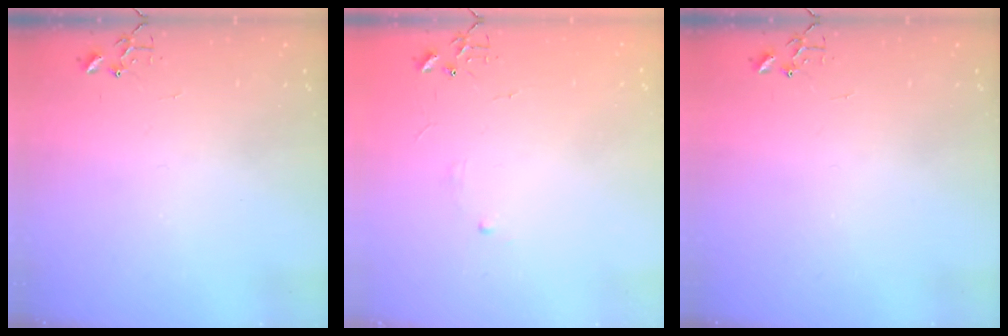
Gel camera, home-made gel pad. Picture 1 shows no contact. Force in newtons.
{"total": 2.9, "press": 2.8, "slide": 0.5}
{"total": 0.0}